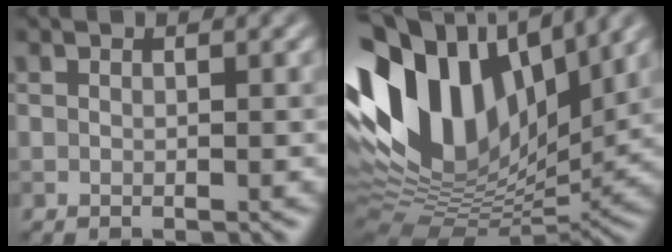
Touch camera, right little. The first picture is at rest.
{"total": 15.8, "force": [4.0, 9.8, 11.7], "torque": [-0.255, 0.022, 0.068]}